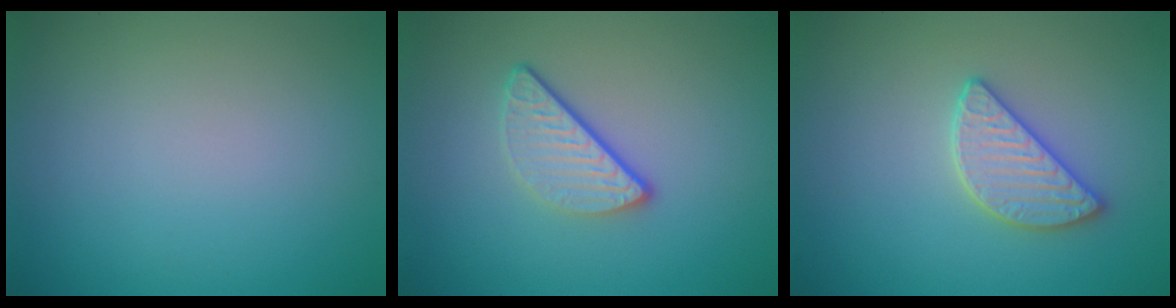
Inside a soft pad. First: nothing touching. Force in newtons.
{"total": 3.2, "press": 2.4, "slide": 2.1}
{"total": 2.8, "press": 2.8, "slide": 0.5}